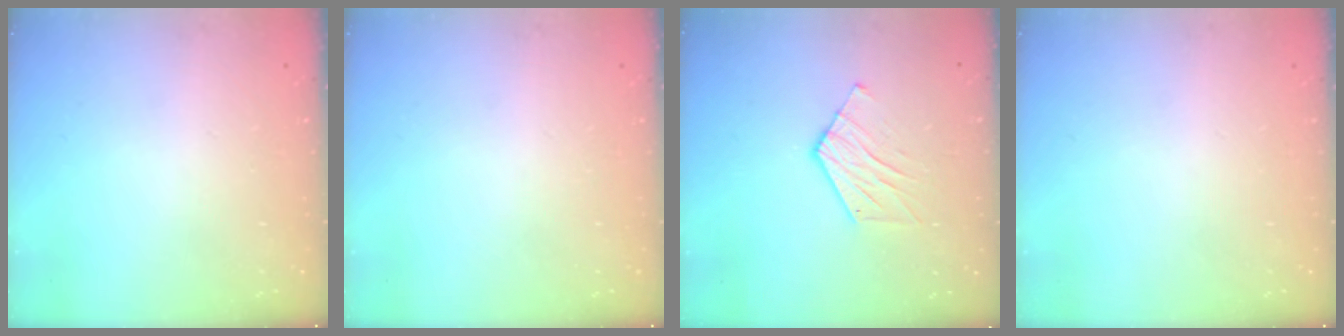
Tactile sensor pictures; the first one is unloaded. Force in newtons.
{"total": 0.0}
{"total": 8.2, "press": 8.2, "slide": 0.3}
{"total": 0.0}